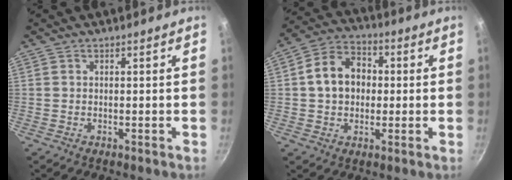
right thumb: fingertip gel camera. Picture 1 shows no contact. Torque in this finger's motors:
{"motor_torque": [-0.12, 0.38, 0.54, -0.42, 0.05]}